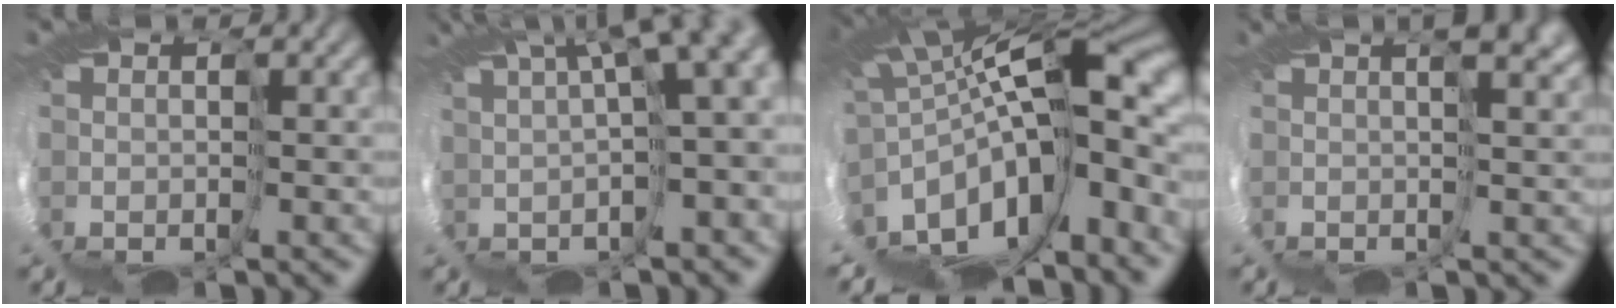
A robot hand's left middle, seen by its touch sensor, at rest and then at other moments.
{"total": 7.1, "force": [3.5, -0.4, 6.2], "torque": [-0.055, 0.009, 0.089]}
{"total": 8.4, "force": [-2.7, 1.7, 7.7], "torque": [-0.151, -0.021, -0.041]}
{"total": 3.0, "force": [1.8, -1.3, 2.1], "torque": [-0.033, 0.001, 0.039]}